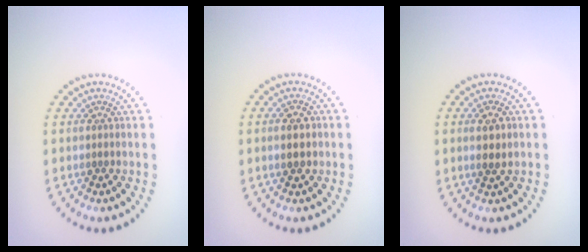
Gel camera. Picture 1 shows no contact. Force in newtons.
{"total": 2.2, "press": 2.2, "slide": 0.3}
{"total": 1.5, "press": 1.3, "slide": 0.6}